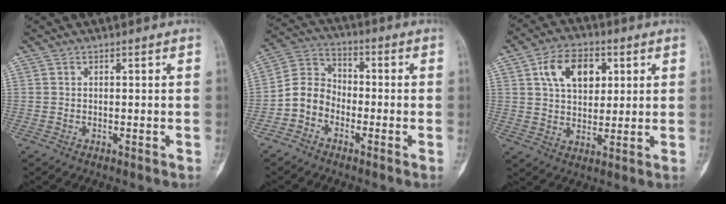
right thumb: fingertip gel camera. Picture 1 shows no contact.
{"total": 7.3, "force": [-2.9, 6.0, 3.1], "torque": [-0.045, 0.039, -0.069]}
{"total": 12.0, "force": [4.4, 7.7, 8.1], "torque": [-0.106, -0.009, 0.076]}